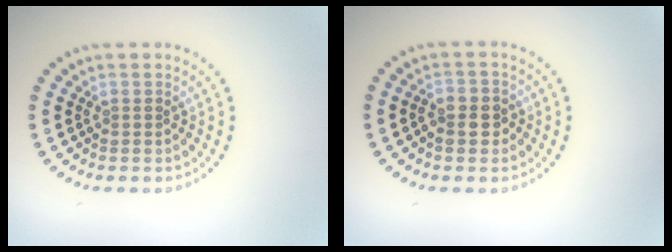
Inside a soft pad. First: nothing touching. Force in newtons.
{"total": 2.2, "press": 2.1, "slide": 0.5}